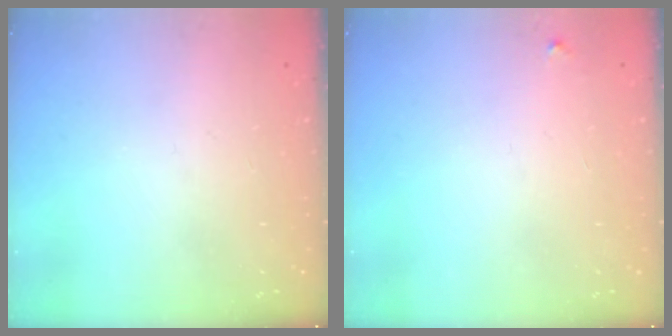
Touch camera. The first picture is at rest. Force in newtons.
{"total": 2.3, "press": 2.3, "slide": 0.2}